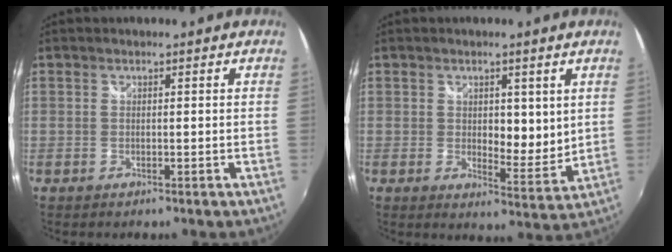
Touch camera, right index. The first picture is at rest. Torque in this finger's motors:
{"motor_torque": [0.90, 1.02, 0.20, 0.02]}